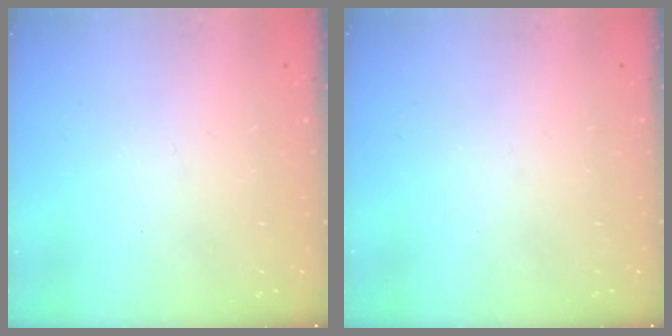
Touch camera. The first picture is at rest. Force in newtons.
{"total": 0.0}